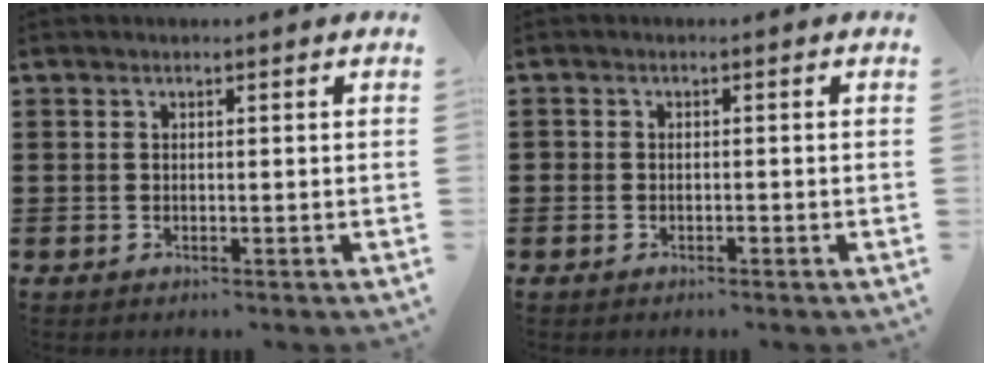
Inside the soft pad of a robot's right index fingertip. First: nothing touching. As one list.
[{"total": 0.8, "force": [-0.6, 0.5, 0.3], "torque": [-0.008, 0.000, -0.012]}]